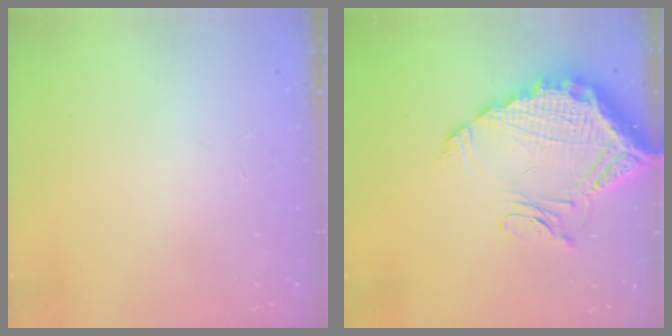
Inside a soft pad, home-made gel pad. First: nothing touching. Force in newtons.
{"total": 15.9, "press": 15.8, "slide": 1.4}